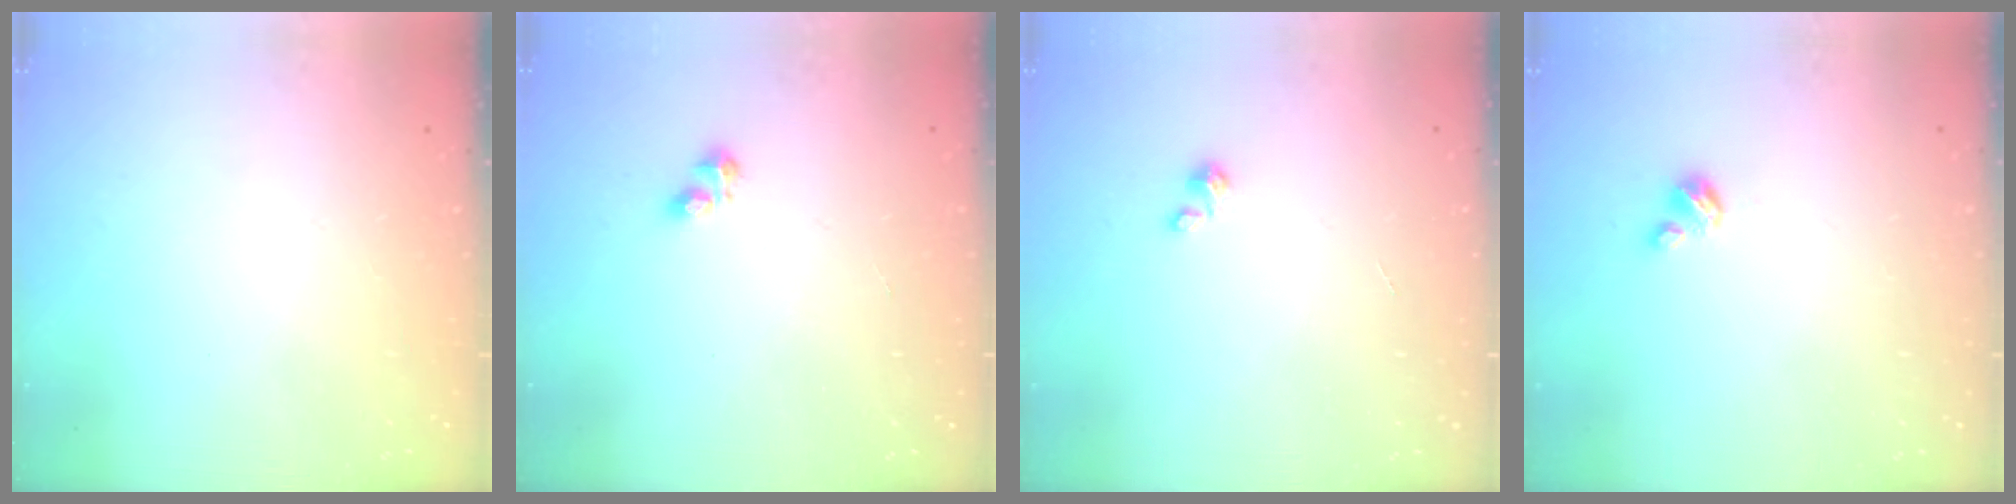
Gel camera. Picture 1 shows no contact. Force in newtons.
{"total": 2.7, "press": 2.7, "slide": 0.4}
{"total": 1.2, "press": 1.1, "slide": 0.1}
{"total": 2.9, "press": 2.9, "slide": 0.3}